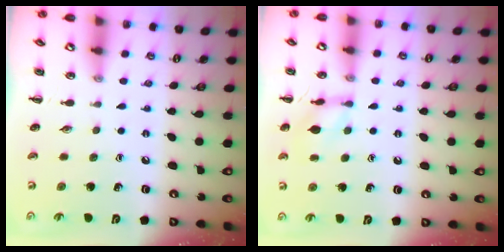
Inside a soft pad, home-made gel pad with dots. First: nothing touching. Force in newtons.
{"total": 9.0, "press": 9.0, "slide": 0.9}